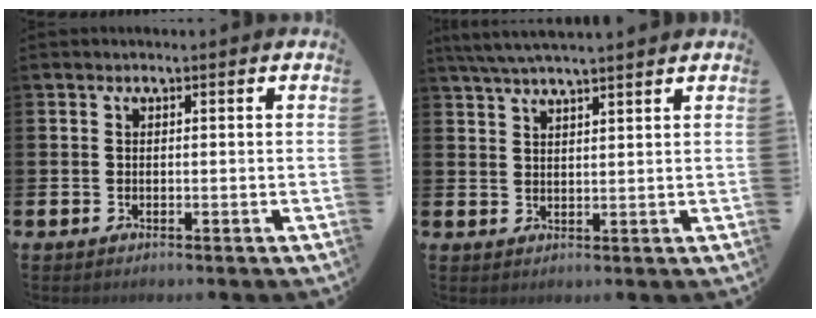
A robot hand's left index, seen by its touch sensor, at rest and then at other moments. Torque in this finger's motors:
{"motor_torque": [-0.03, -0.72, 0.60, 0.19]}